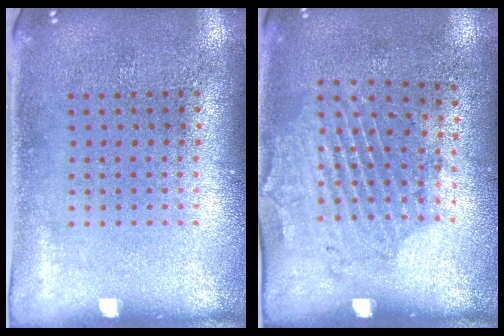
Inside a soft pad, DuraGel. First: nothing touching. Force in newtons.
{"total": 1.8, "press": 1.2, "slide": 1.4}